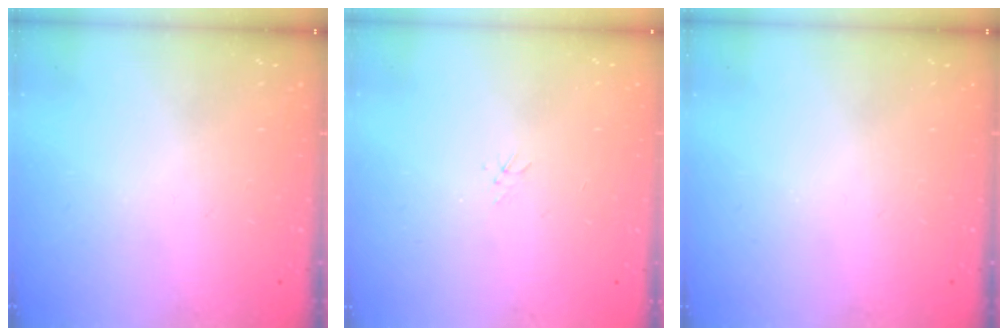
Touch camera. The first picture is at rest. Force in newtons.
{"total": 1.5, "press": 1.5, "slide": 0.2}
{"total": 0.0}